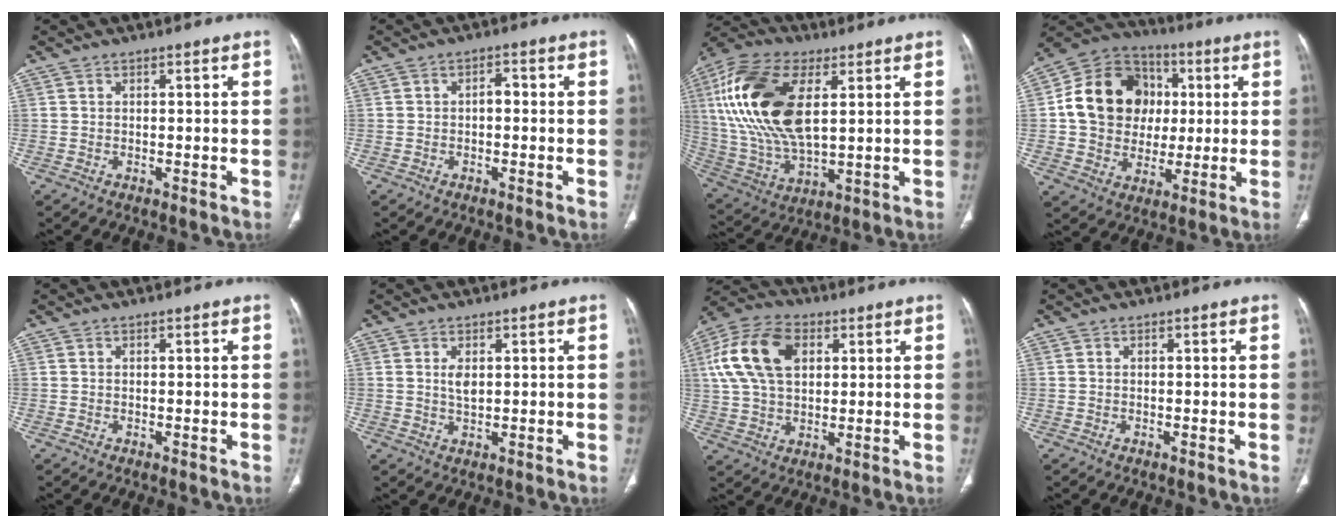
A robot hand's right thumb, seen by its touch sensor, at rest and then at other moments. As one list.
[{"total": 2.1, "force": [-0.2, 1.3, 1.6], "torque": [-0.018, 0.009, -0.009]}, {"total": 23.0, "force": [5.6, 11.7, 19.0], "torque": [-0.393, -0.011, 0.104]}, {"total": 17.8, "force": [2.0, 15.1, 9.1], "torque": [-0.133, 0.021, 0.038]}, {"total": 0.0}, {"total": 2.7, "force": [0.7, 1.3, 2.2], "torque": [-0.040, -0.005, 0.017]}, {"total": 15.4, "force": [4.2, 9.9, 11.1], "torque": [-0.209, 0.012, 0.075]}, {"total": 0.0}]